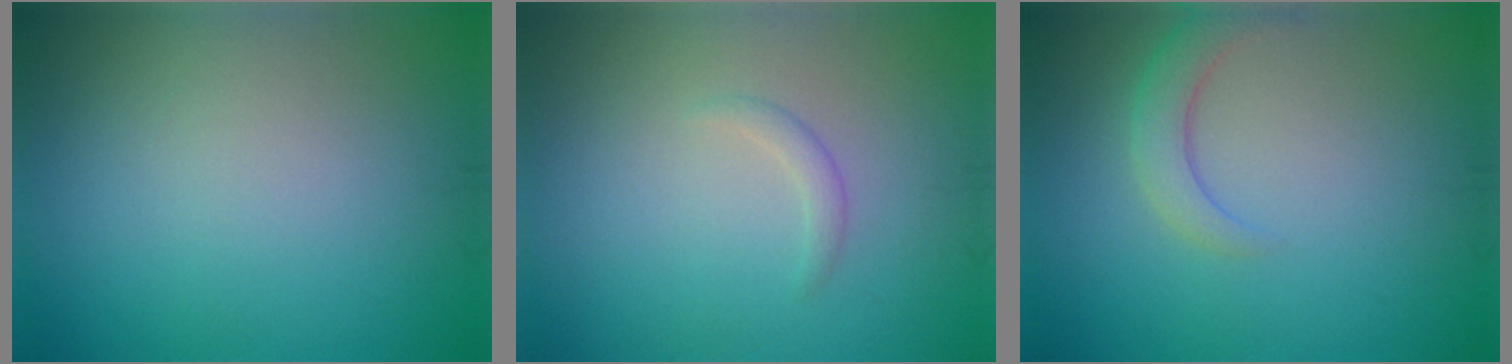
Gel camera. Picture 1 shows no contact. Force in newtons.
{"total": 0.9, "press": 0.9, "slide": 0.0}
{"total": 2.5, "press": 2.5, "slide": 0.2}